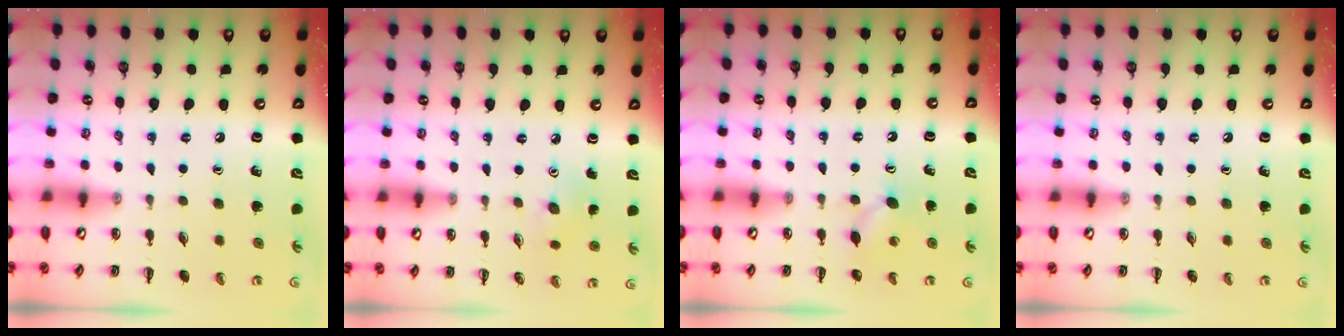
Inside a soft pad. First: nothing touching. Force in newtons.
{"total": 3.2, "press": 3.0, "slide": 0.9}
{"total": 6.1, "press": 6.0, "slide": 1.1}
{"total": 0.0}